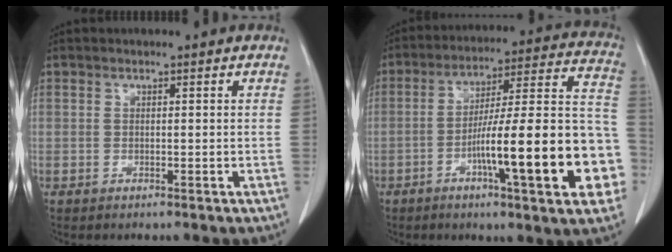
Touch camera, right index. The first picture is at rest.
{"total": 22.1, "force": [-6.9, 2.1, 20.8], "torque": [-0.237, 0.020, -0.099]}